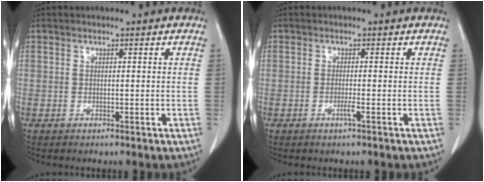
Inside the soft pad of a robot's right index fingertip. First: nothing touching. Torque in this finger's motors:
{"motor_torque": [0.19, 0.08, 0.07, 0.02]}